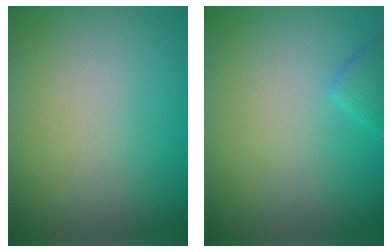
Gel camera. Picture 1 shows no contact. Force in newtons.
{"total": 1.3, "press": 1.3, "slide": 0.1}